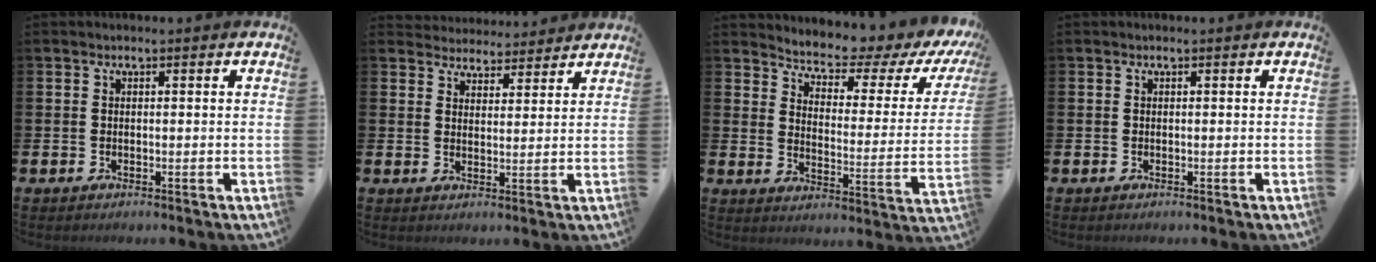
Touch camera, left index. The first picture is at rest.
{"total": 4.1, "force": [3.9, 0.8, -0.5], "torque": [0.002, -0.028, 0.070]}
{"total": 5.2, "force": [4.9, 0.9, 1.4], "torque": [-0.046, -0.049, 0.076]}
{"total": 0.0}